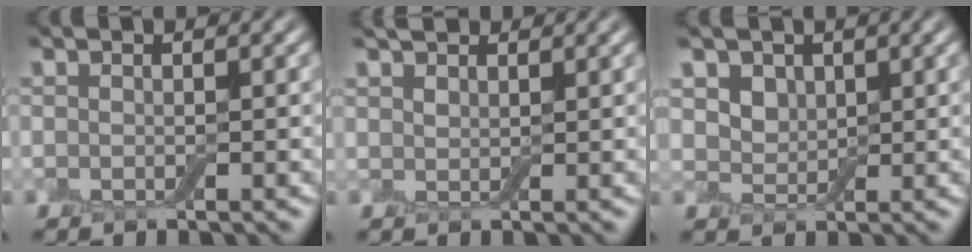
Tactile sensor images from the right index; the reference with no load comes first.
{"total": 2.1, "force": [1.7, 0.9, 0.6], "torque": [-0.017, 0.008, 0.032]}
{"total": 3.5, "force": [1.9, 2.5, 1.6], "torque": [-0.049, -0.005, 0.039]}